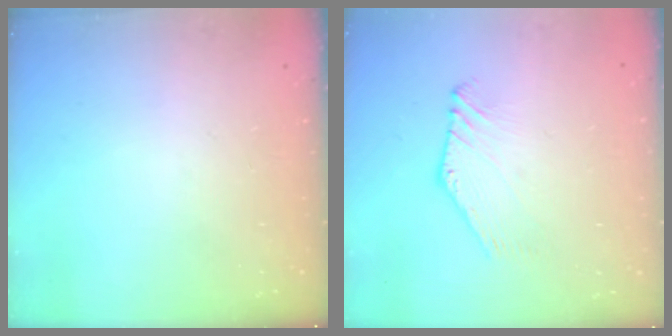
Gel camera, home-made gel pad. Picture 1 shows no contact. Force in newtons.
{"total": 1.0, "press": 1.0, "slide": 0.0}